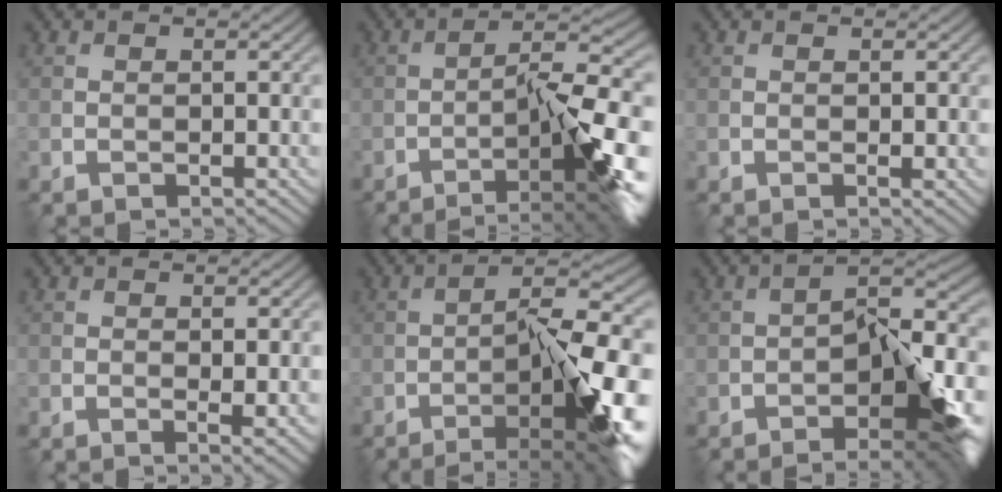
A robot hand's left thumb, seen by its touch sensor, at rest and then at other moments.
{"total": 13.7, "force": [-6.7, 3.0, 11.6], "torque": [-0.154, 0.018, -0.101]}
{"total": 0.0}
{"total": 1.7, "force": [0.0, 0.2, 1.7], "torque": [-0.030, -0.005, -0.001]}
{"total": 15.0, "force": [-6.7, 3.6, 13.0], "torque": [-0.171, 0.009, -0.103]}
{"total": 11.8, "force": [-4.8, 4.4, 9.8], "torque": [-0.141, -0.004, -0.077]}